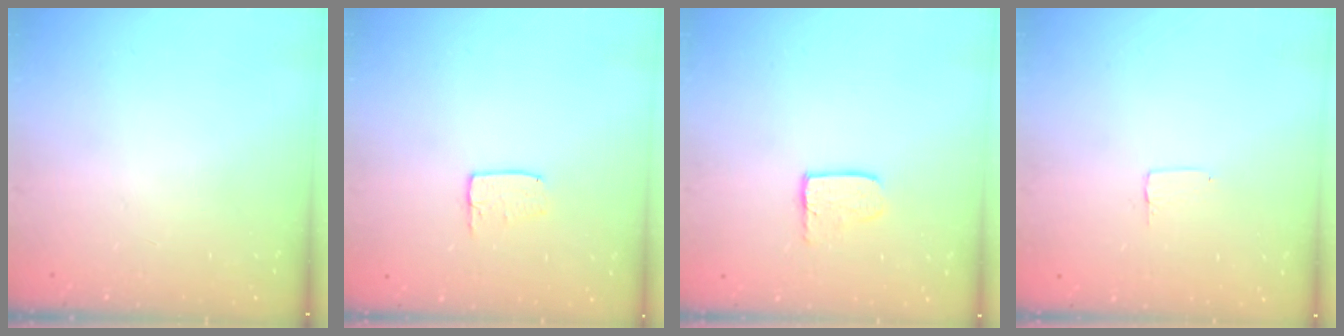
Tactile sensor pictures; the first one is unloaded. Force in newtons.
{"total": 5.4, "press": 5.4, "slide": 0.3}
{"total": 3.3, "press": 3.3, "slide": 0.3}
{"total": 3.1, "press": 3.1, "slide": 0.2}